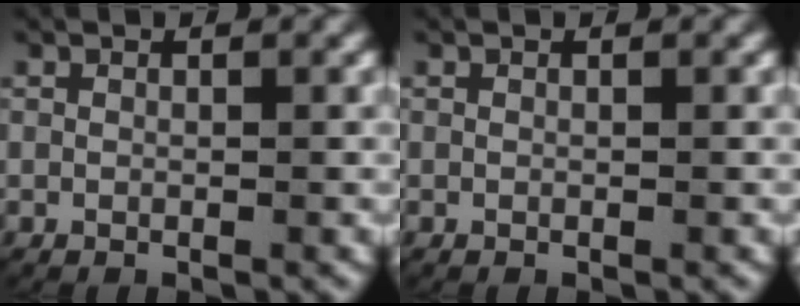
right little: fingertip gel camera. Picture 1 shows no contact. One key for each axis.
{"total": 0.0}